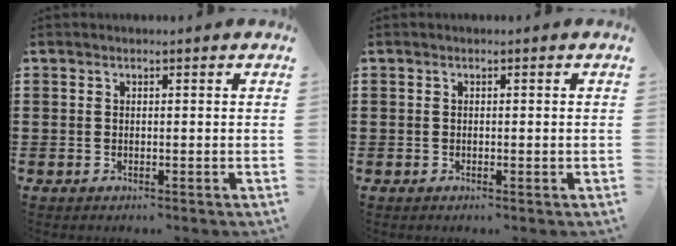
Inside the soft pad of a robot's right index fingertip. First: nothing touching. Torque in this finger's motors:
{"motor_torque": [0.10, 0.06, 0.00, 0.00]}